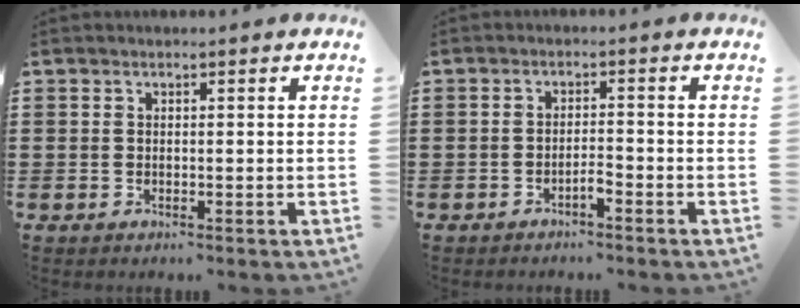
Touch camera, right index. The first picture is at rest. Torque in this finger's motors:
{"motor_torque": [1.03, 0.45, 0.08, 0.07]}